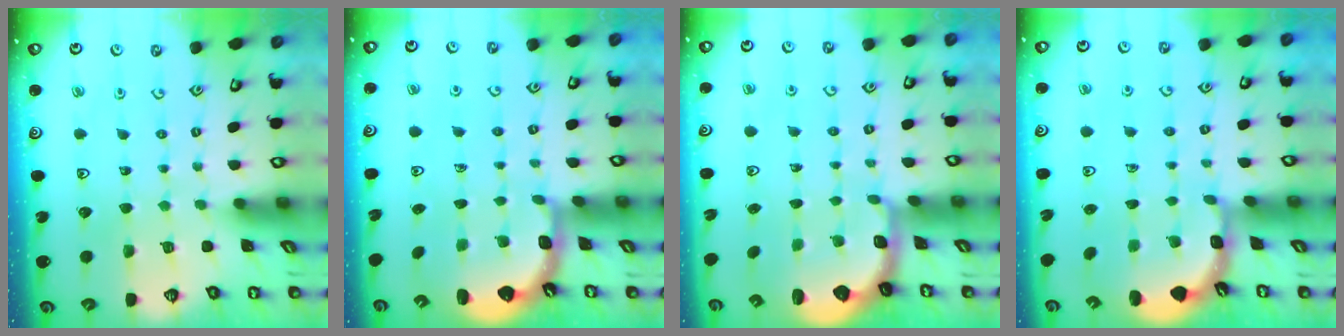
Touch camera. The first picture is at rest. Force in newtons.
{"total": 2.6, "press": 2.2, "slide": 1.3}
{"total": 2.5, "press": 1.9, "slide": 1.7}
{"total": 2.1, "press": 1.9, "slide": 0.8}